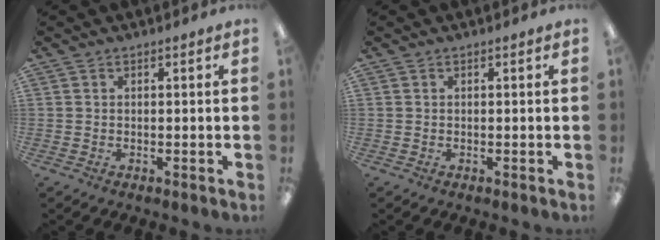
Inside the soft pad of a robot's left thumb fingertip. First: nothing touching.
{"total": 0.0}